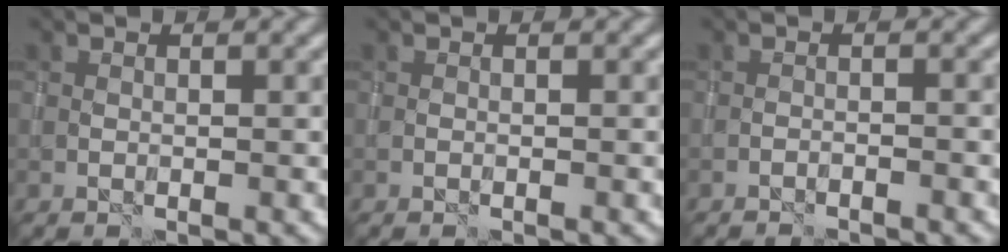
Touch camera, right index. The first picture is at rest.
{"total": 0.0}
{"total": 1.3, "force": [-1.2, 0.0, 0.4], "torque": [-0.011, 0.006, -0.024]}